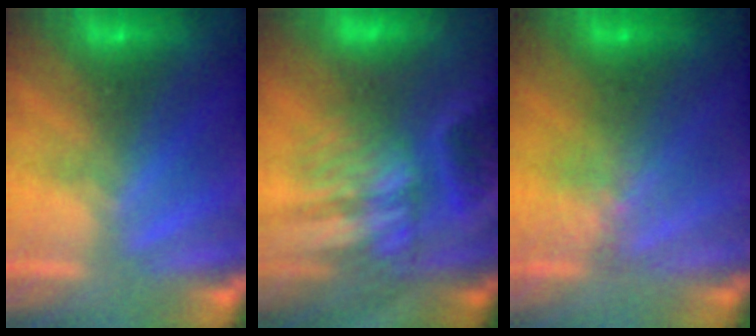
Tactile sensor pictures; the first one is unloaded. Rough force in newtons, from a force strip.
{"total": 9.3}
{"total": 4.7}